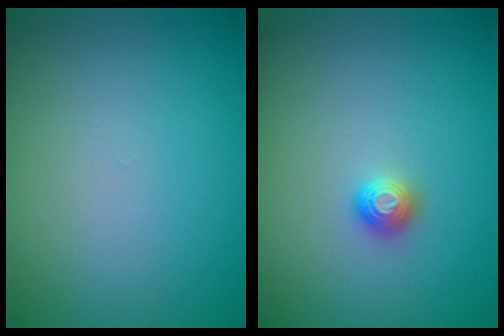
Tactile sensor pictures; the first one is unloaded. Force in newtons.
{"total": 1.1, "press": 1.0, "slide": 0.2}